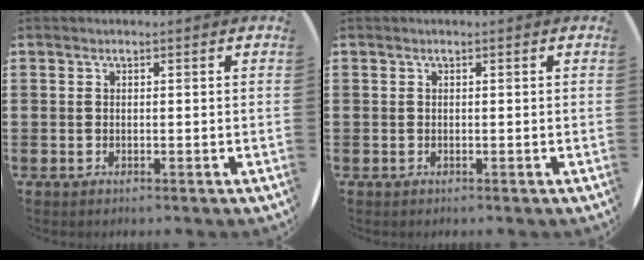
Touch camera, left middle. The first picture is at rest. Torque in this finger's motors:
{"motor_torque": [-0.08, 0.07, 0.01, 0.00]}